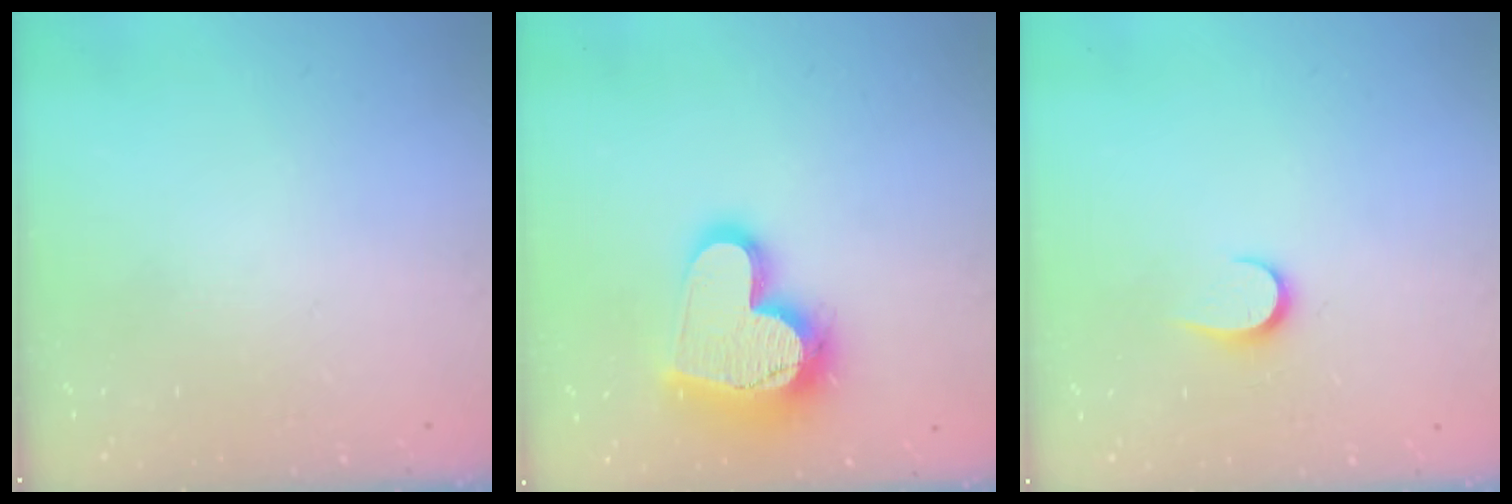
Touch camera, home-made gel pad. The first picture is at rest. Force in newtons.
{"total": 17.9, "press": 17.8, "slide": 1.7}
{"total": 5.0, "press": 5.0, "slide": 0.5}